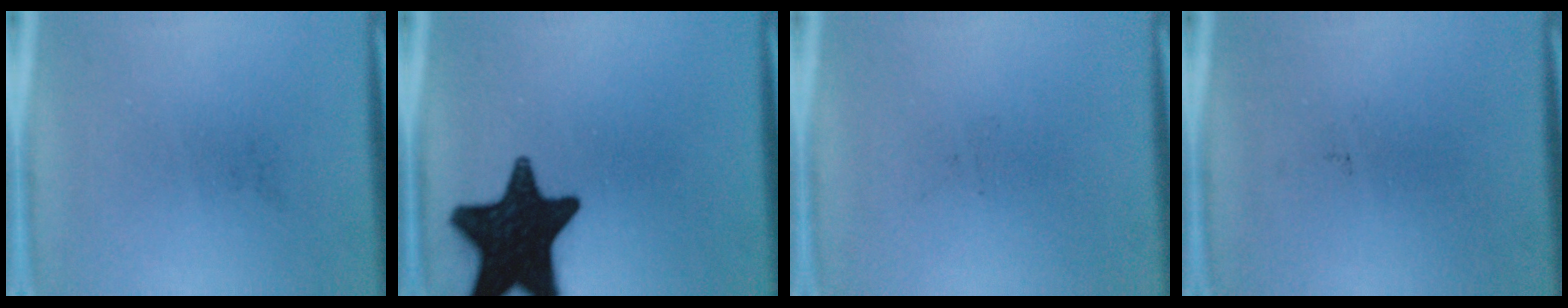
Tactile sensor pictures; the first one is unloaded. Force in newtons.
{"total": 18.4}
{"total": 0.0}
{"total": 0.0}